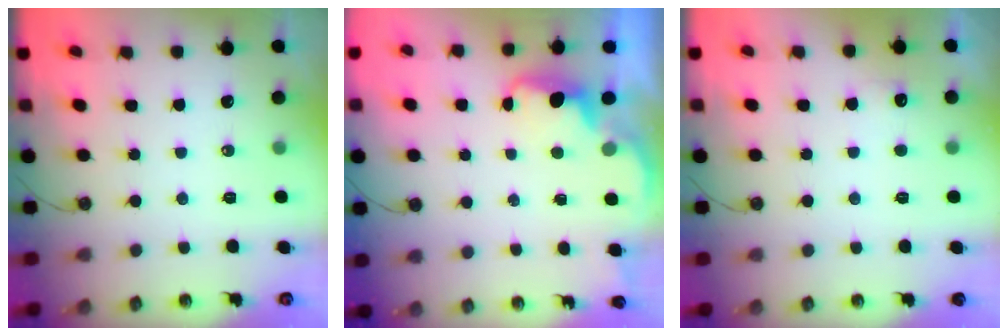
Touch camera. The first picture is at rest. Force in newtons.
{"total": 4.0, "press": 3.9, "slide": 0.6}
{"total": 4.9, "press": 4.8, "slide": 1.2}